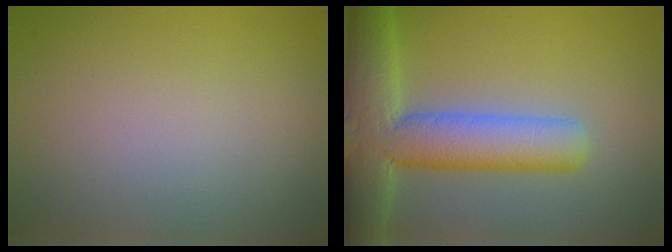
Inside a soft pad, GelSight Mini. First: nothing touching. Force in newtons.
{"total": 9.0, "press": 8.9, "slide": 0.5}